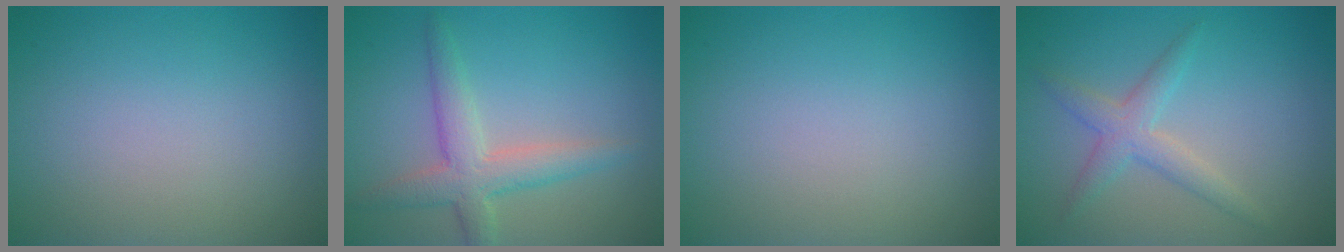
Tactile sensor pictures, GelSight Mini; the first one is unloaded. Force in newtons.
{"total": 3.9, "press": 3.9, "slide": 0.2}
{"total": 0.0}
{"total": 1.7, "press": 1.7, "slide": 0.2}